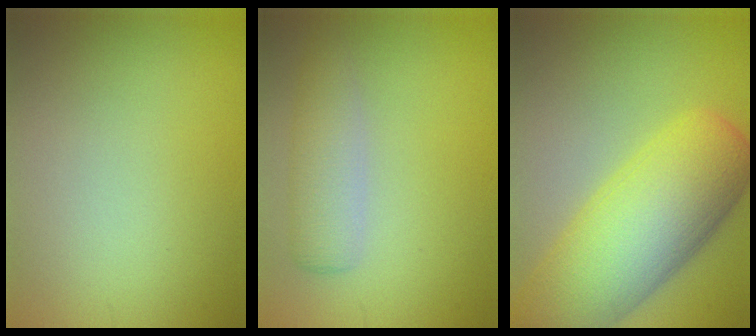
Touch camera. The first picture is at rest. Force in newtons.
{"total": 3.2, "press": 3.2, "slide": 0.3}
{"total": 10.9, "press": 10.9, "slide": 0.5}